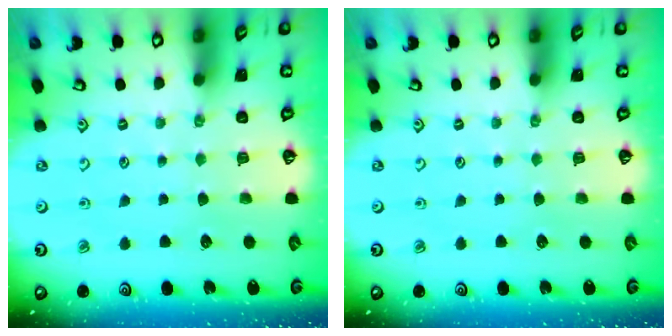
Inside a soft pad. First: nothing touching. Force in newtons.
{"total": 0.0}